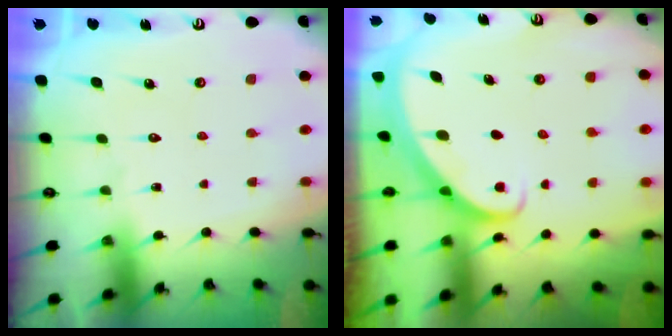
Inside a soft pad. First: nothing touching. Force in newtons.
{"total": 2.5, "press": 2.5, "slide": 0.3}